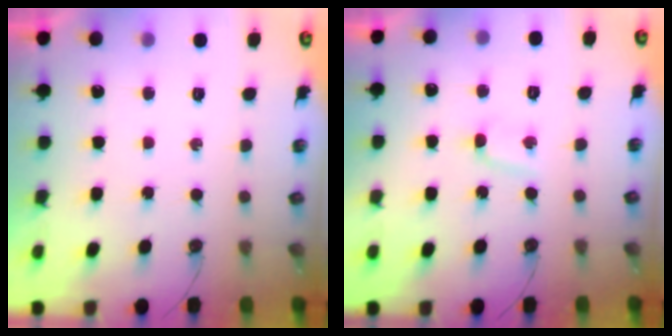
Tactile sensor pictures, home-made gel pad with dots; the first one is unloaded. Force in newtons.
{"total": 2.4, "press": 2.3, "slide": 0.4}